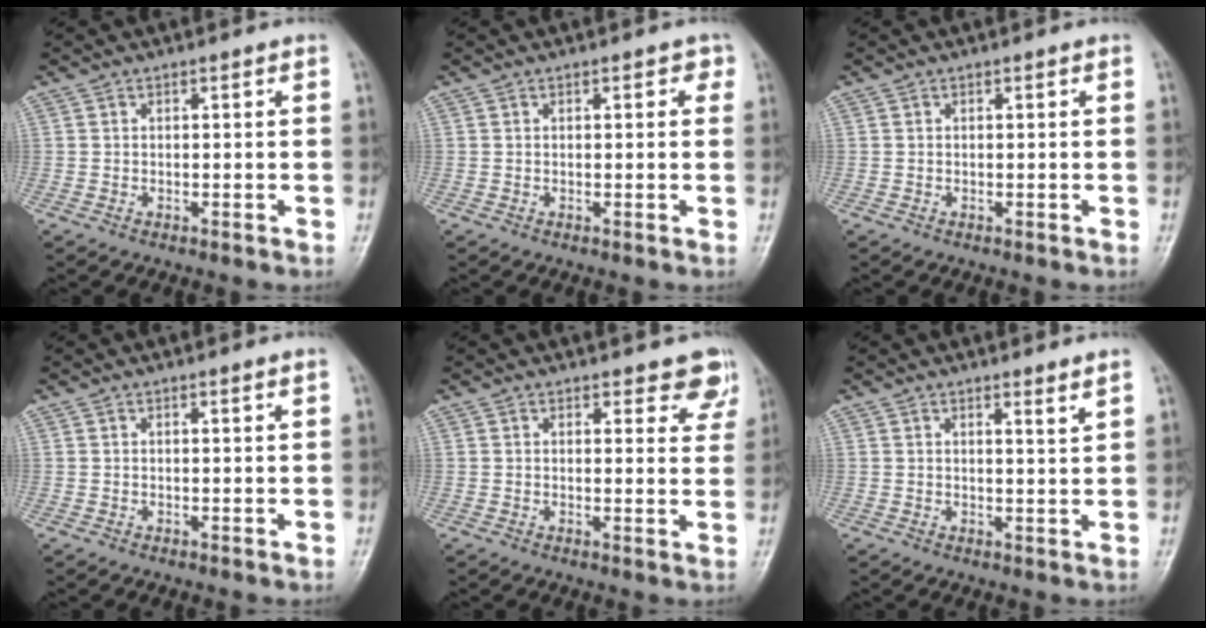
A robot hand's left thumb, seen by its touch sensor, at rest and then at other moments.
{"total": 1.6, "force": [0.6, 1.0, 1.2], "torque": [-0.002, 0.003, 0.004]}
{"total": 0.0}
{"total": 0.5, "force": [0.3, -0.1, 0.4], "torque": [-0.013, -0.003, 0.009]}
{"total": 5.4, "force": [4.3, 2.4, 2.2], "torque": [0.011, -0.023, 0.039]}
{"total": 2.1, "force": [1.5, -0.3, 1.4], "torque": [-0.020, -0.018, 0.025]}